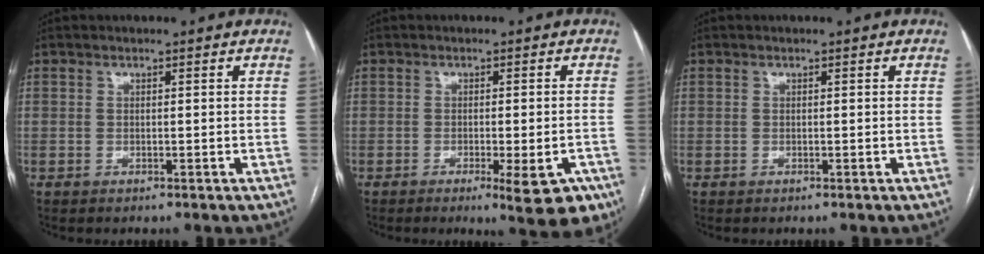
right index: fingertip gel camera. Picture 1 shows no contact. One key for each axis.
{"total": 7.3, "fx": -3.7, "fy": 1.6, "fz": 6.1, "tx": -0.065, "ty": -0.009, "tz": -0.043}
{"total": 0.0}